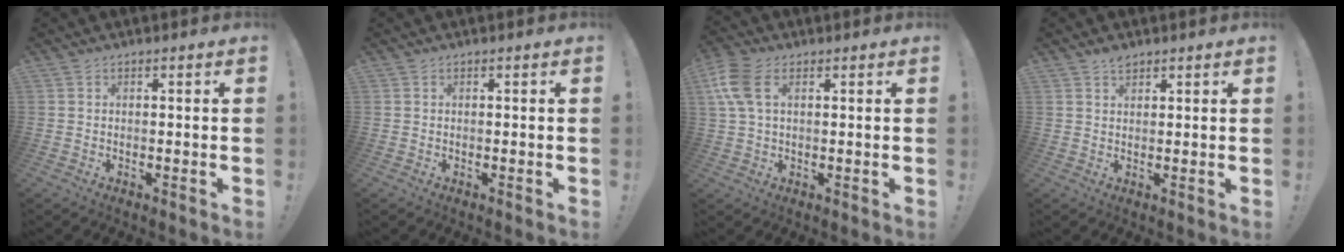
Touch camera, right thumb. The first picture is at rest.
{"total": 0.0}
{"total": 8.6, "force": [2.5, 4.9, 6.6], "torque": [-0.140, 0.005, 0.049]}
{"total": 2.3, "force": [1.8, 1.2, 0.8], "torque": [-0.002, -0.010, 0.030]}